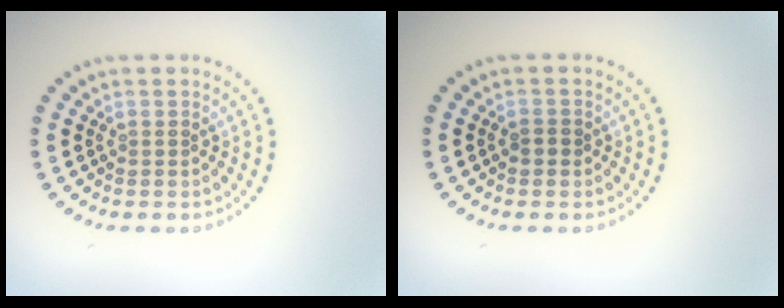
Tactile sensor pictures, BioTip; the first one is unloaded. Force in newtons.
{"total": 0.9, "press": 0.9, "slide": 0.0}